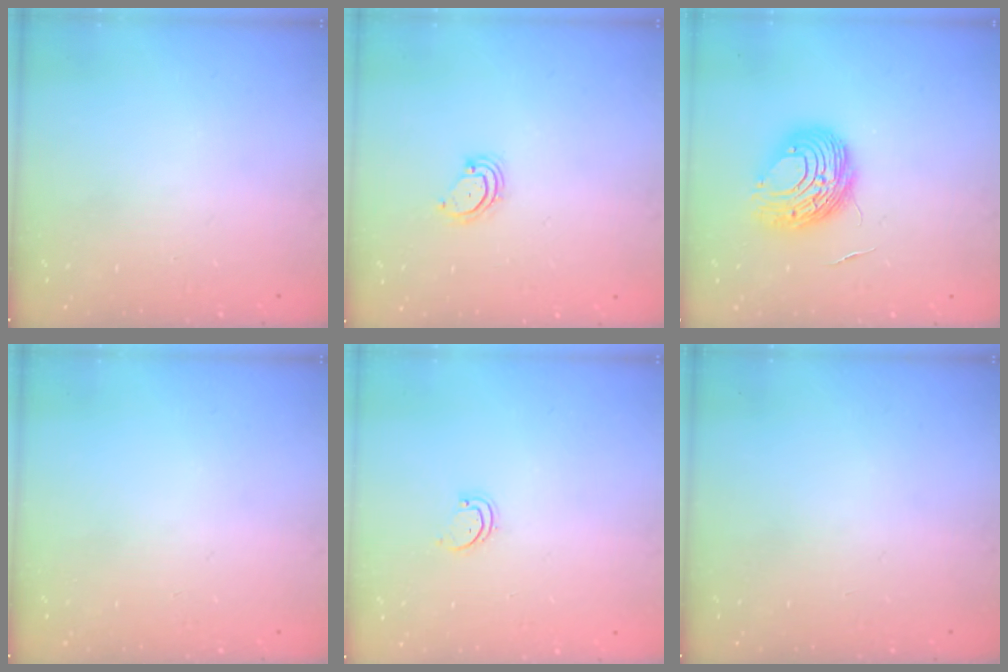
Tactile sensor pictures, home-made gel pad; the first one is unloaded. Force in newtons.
{"total": 3.3, "press": 3.2, "slide": 0.7}
{"total": 9.7, "press": 9.6, "slide": 1.3}
{"total": 0.0}
{"total": 1.7, "press": 1.7, "slide": 0.3}
{"total": 0.0}